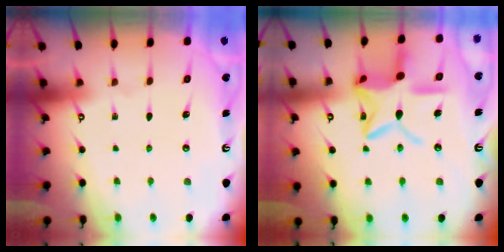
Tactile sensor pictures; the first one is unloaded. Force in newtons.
{"total": 14.9, "press": 14.9, "slide": 1.1}